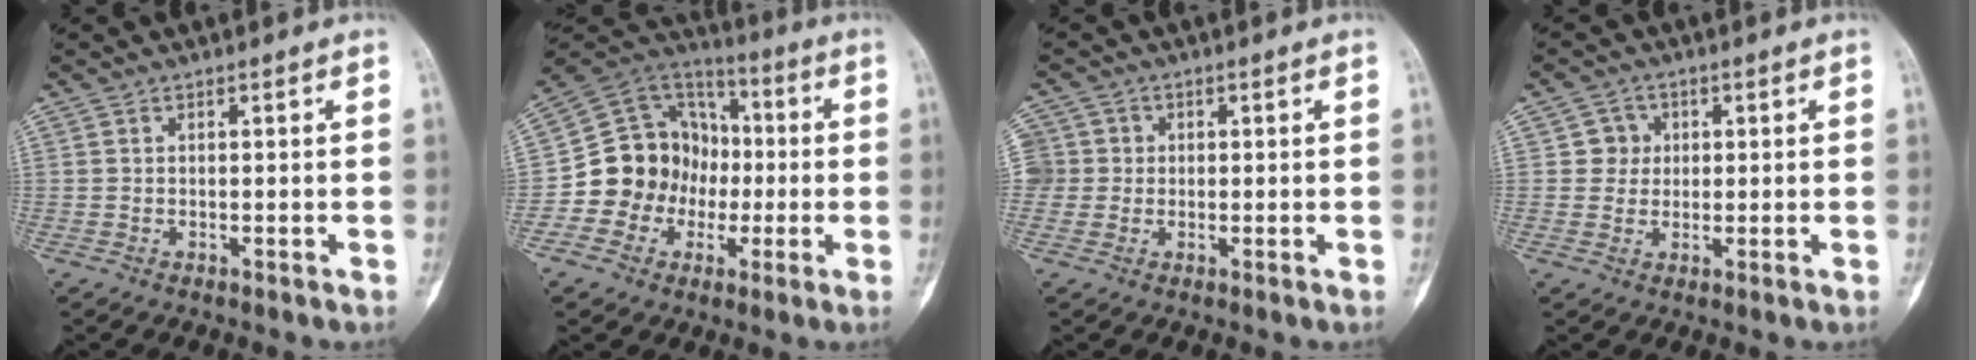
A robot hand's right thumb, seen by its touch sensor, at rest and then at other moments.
{"total": 15.9, "force": [-2.7, 14.5, 5.9], "torque": [-0.054, 0.067, -0.047]}
{"total": 5.1, "force": [0.4, 5.0, 0.4], "torque": [0.016, 0.013, 0.005]}
{"total": 3.7, "force": [0.7, 3.6, 0.5], "torque": [0.020, 0.004, 0.004]}